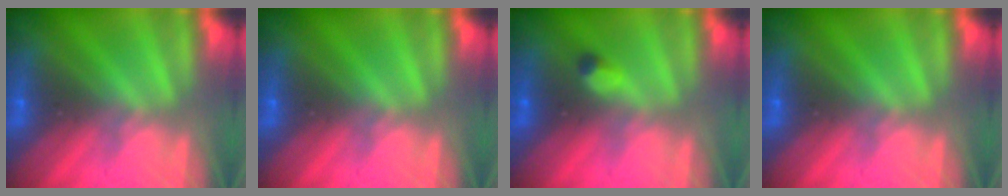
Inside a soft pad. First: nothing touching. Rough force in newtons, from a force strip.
{"total": 0.0}
{"total": 2.4}
{"total": 0.0}